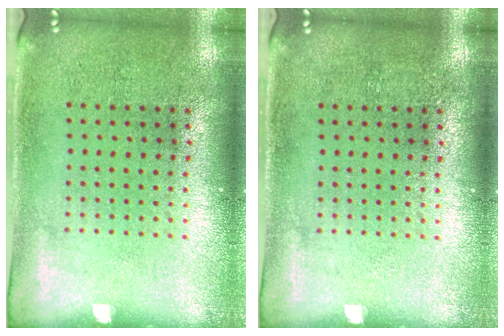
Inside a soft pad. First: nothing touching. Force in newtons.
{"total": 0.0}